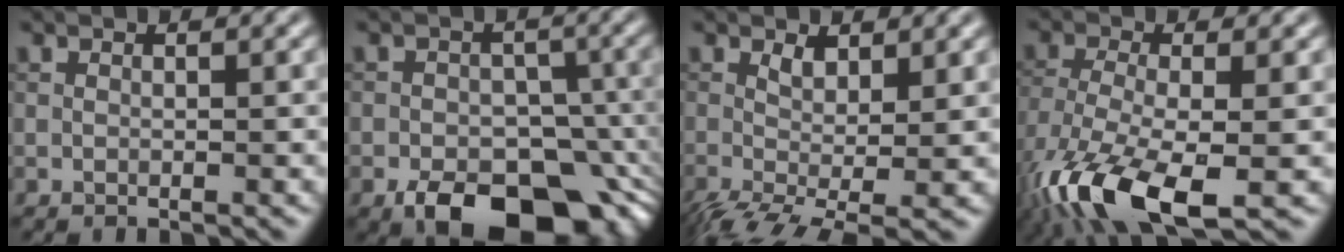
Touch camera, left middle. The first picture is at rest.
{"total": 11.6, "force": [-6.1, 6.7, 7.3], "torque": [-0.098, -0.019, -0.086]}
{"total": 4.2, "force": [-0.6, 1.7, 3.8], "torque": [-0.079, -0.011, -0.012]}
{"total": 11.0, "force": [-6.2, 3.9, 8.2], "torque": [-0.179, -0.024, -0.122]}